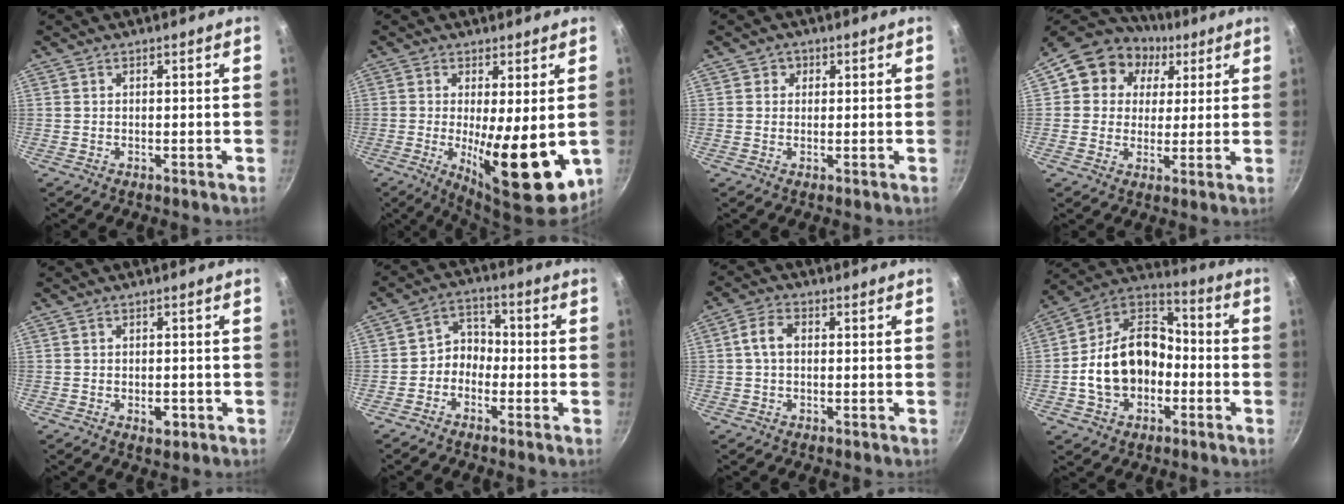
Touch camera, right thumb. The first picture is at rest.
{"total": 14.3, "force": [-1.6, 4.1, 13.5], "torque": [-0.186, -0.016, -0.014]}
{"total": 1.8, "force": [0.5, 1.7, 0.3], "torque": [0.008, -0.004, 0.001]}
{"total": 13.7, "force": [4.4, 11.8, 5.6], "torque": [-0.072, 0.016, 0.056]}
{"total": 2.9, "force": [-1.1, 1.7, 2.1], "torque": [-0.025, 0.004, -0.013]}
{"total": 5.2, "force": [-1.9, 4.2, 2.5], "torque": [-0.013, 0.036, -0.047]}
{"total": 4.3, "force": [0.2, 2.9, 3.1], "torque": [-0.060, 0.013, -0.004]}
{"total": 17.8, "force": [-3.6, 13.1, 11.5], "torque": [-0.177, 0.058, -0.074]}